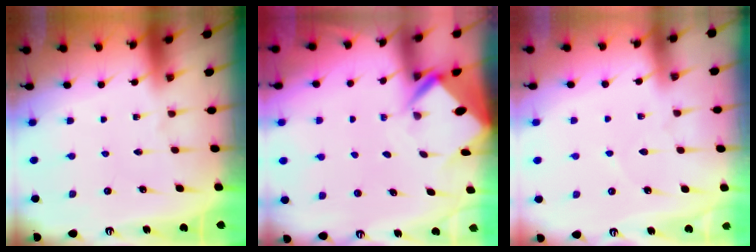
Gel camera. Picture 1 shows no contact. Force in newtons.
{"total": 5.5, "press": 5.5, "slide": 0.4}
{"total": 4.8, "press": 4.8, "slide": 0.6}